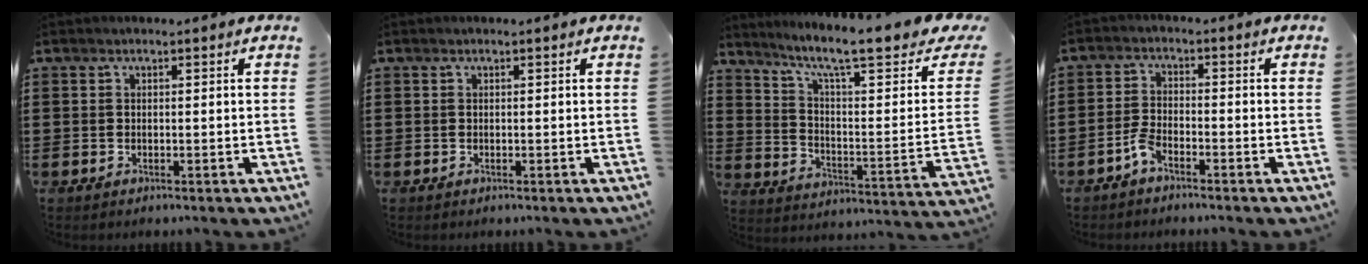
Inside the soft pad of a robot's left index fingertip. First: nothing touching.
{"total": 0.0}
{"total": 9.1, "force": [6.6, 0.9, 6.2], "torque": [-0.121, -0.048, 0.097]}
{"total": 3.0, "force": [-2.2, 0.8, 1.8], "torque": [-0.049, 0.004, -0.048]}